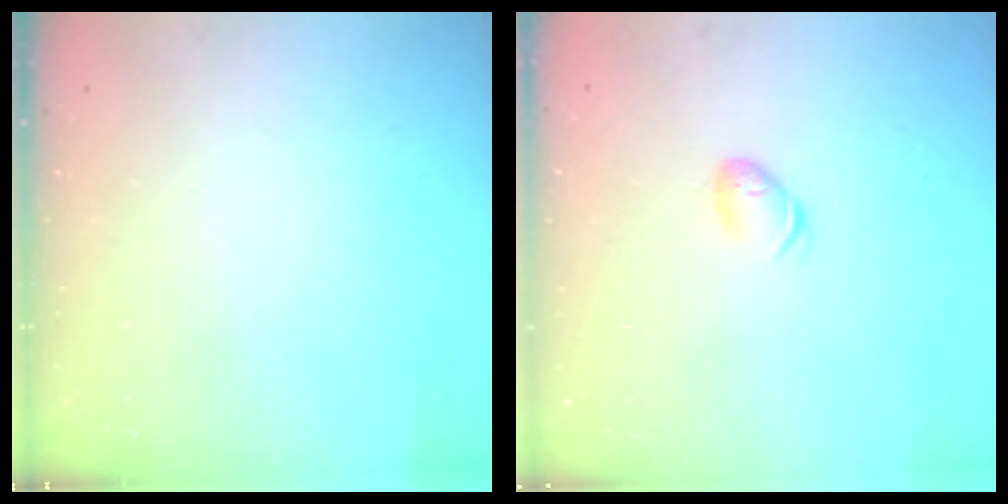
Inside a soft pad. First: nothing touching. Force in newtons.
{"total": 5.6, "press": 5.6, "slide": 1.0}